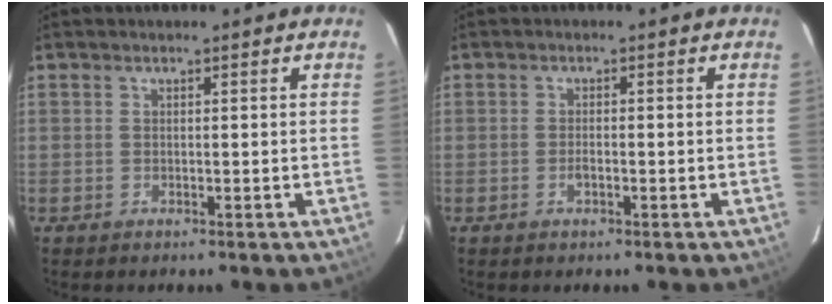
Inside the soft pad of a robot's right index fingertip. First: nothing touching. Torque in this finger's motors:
{"motor_torque": [-0.16, 0.24, -0.03, -0.03]}